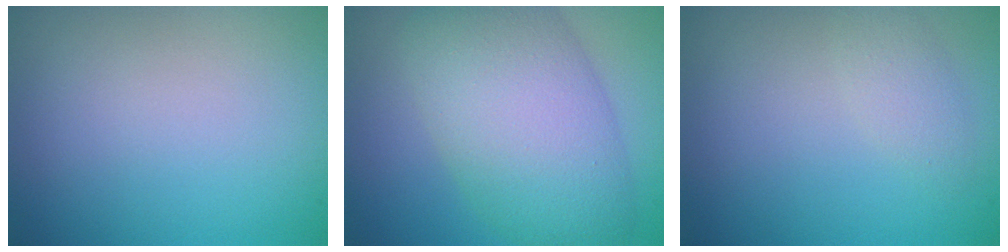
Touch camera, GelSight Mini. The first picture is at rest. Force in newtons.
{"total": 9.7, "press": 9.7, "slide": 0.3}
{"total": 1.6, "press": 1.6, "slide": 0.1}